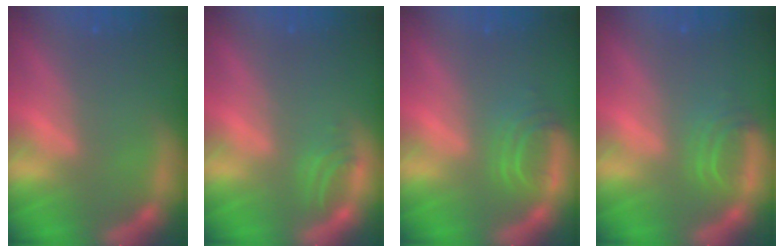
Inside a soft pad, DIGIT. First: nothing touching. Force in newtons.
{"total": 1.5}
{"total": 2.9}
{"total": 2.5}